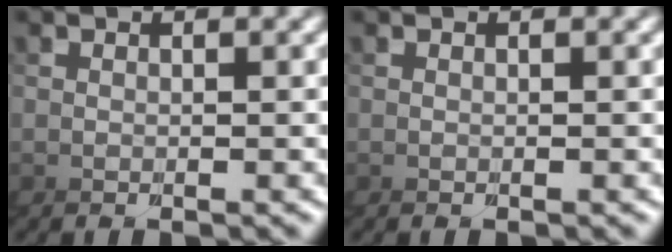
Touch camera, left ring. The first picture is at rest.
{"total": 0.0}